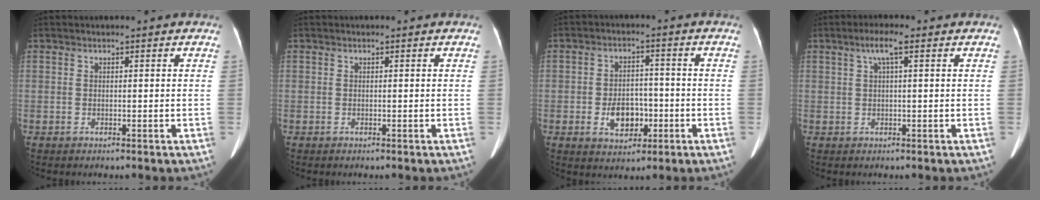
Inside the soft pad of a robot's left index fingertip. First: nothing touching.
{"total": 0.0}
{"total": 6.2, "force": [-1.9, 4.1, 4.3], "torque": [-0.081, 0.007, -0.025]}
{"total": 3.2, "force": [1.3, 0.3, 2.8], "torque": [-0.057, 0.016, 0.023]}